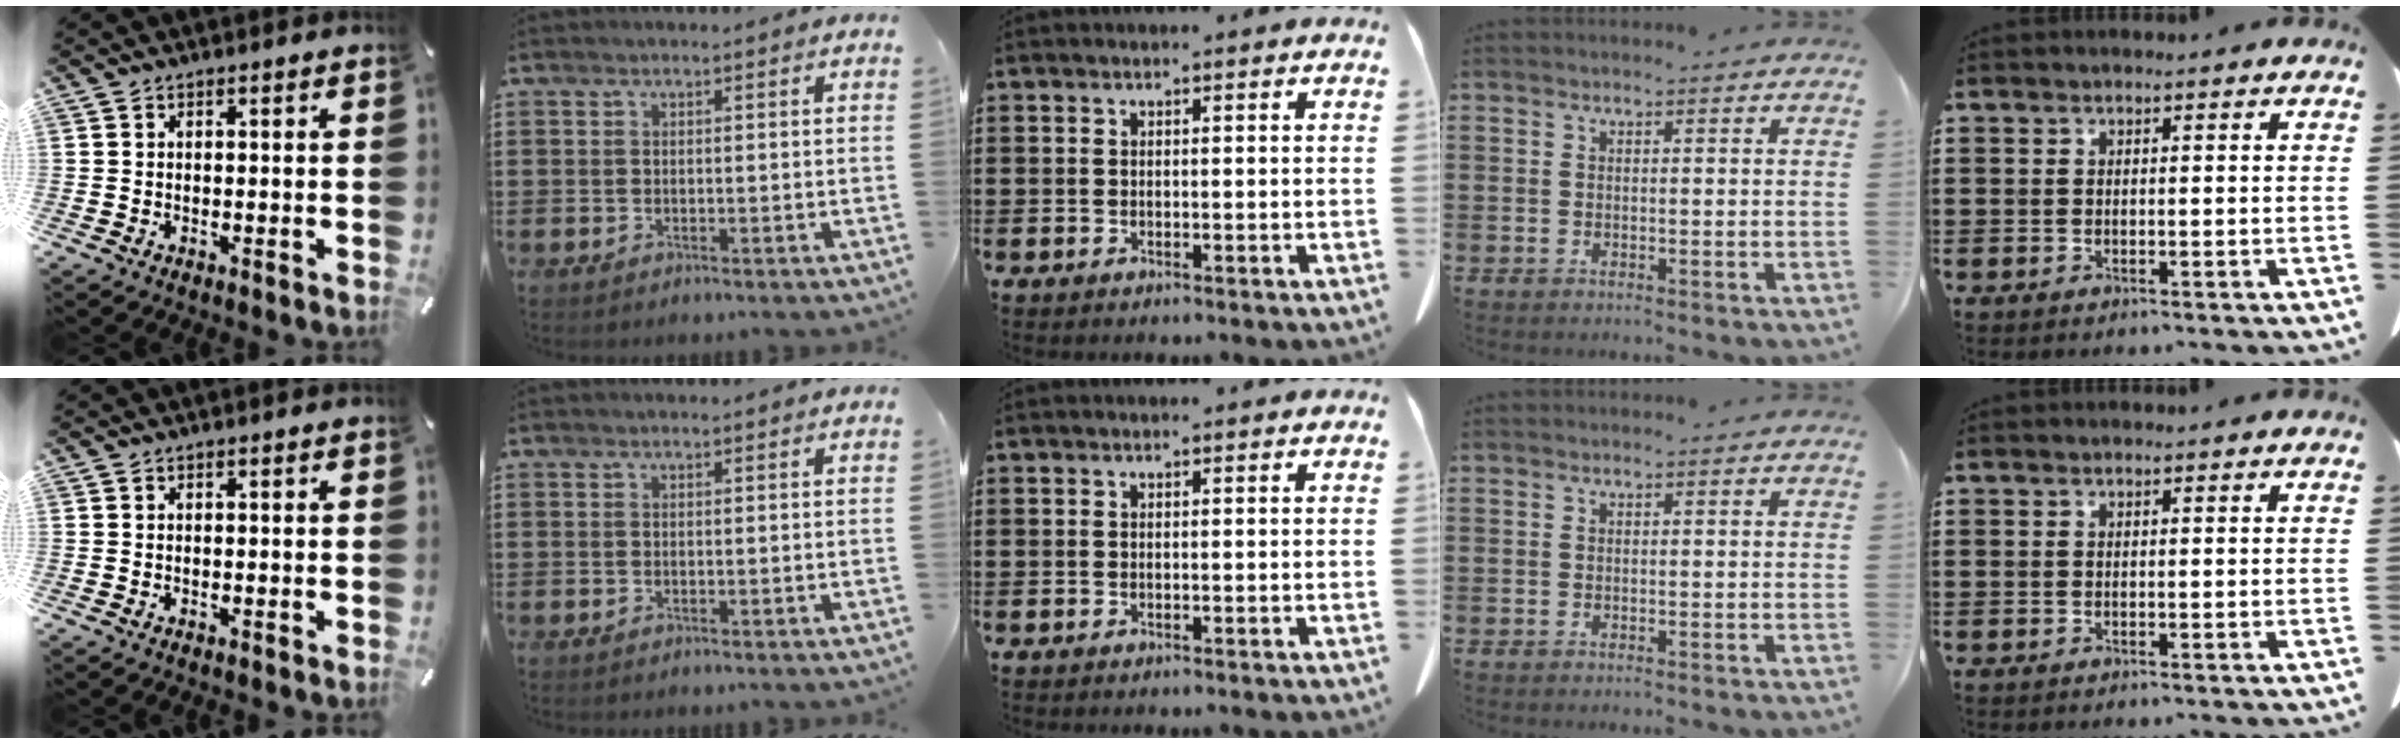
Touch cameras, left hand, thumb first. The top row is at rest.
{}